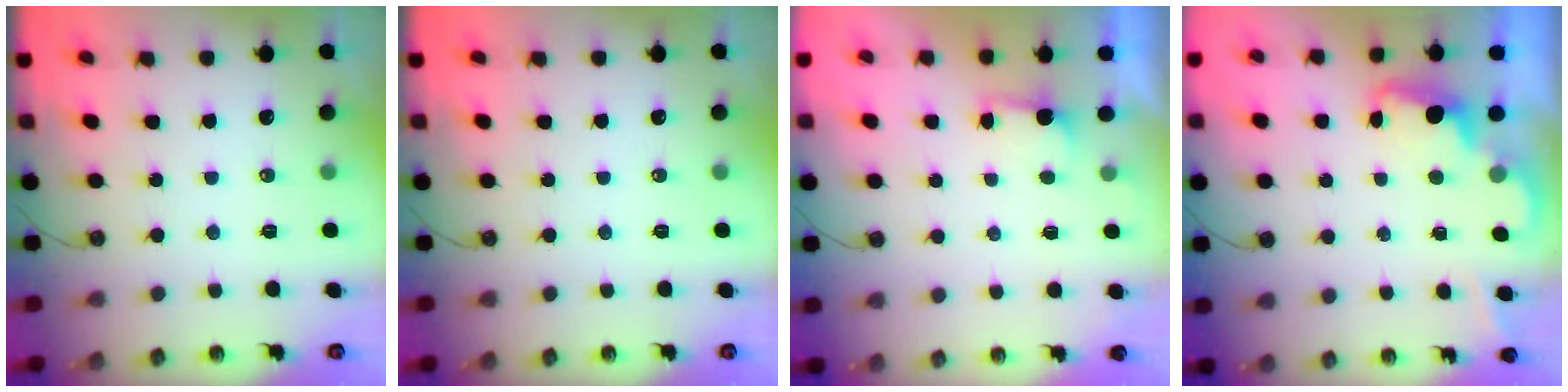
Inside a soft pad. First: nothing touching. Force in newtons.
{"total": 0.0}
{"total": 1.2, "press": 0.9, "slide": 0.8}
{"total": 2.3, "press": 2.2, "slide": 0.5}